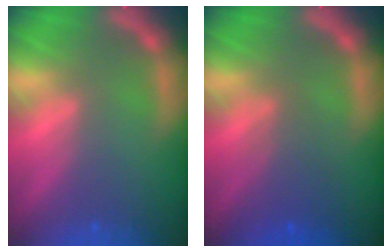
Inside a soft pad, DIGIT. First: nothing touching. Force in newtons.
{"total": 3.1}